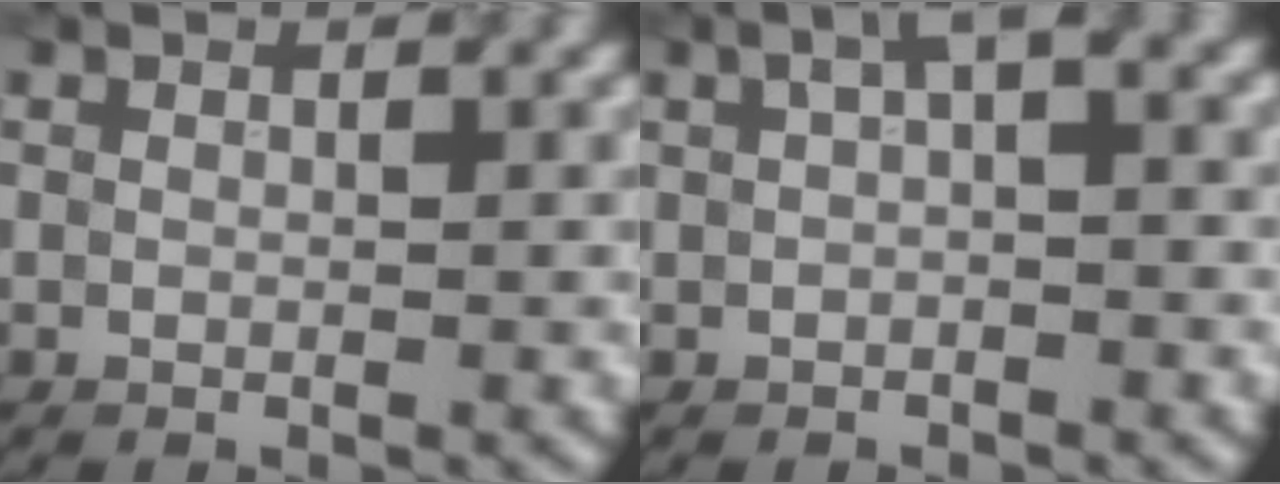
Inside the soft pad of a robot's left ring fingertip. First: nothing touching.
{"total": 2.2, "force": [0.6, 0.5, 2.1], "torque": [-0.033, 0.013, 0.006]}